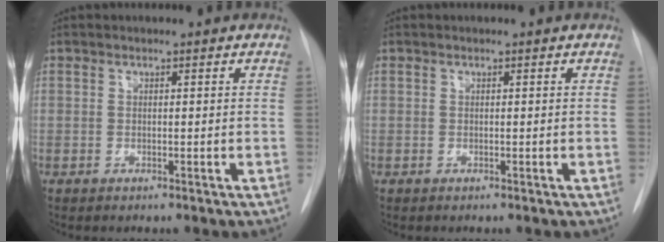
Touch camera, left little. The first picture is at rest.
{"total": 0.0}